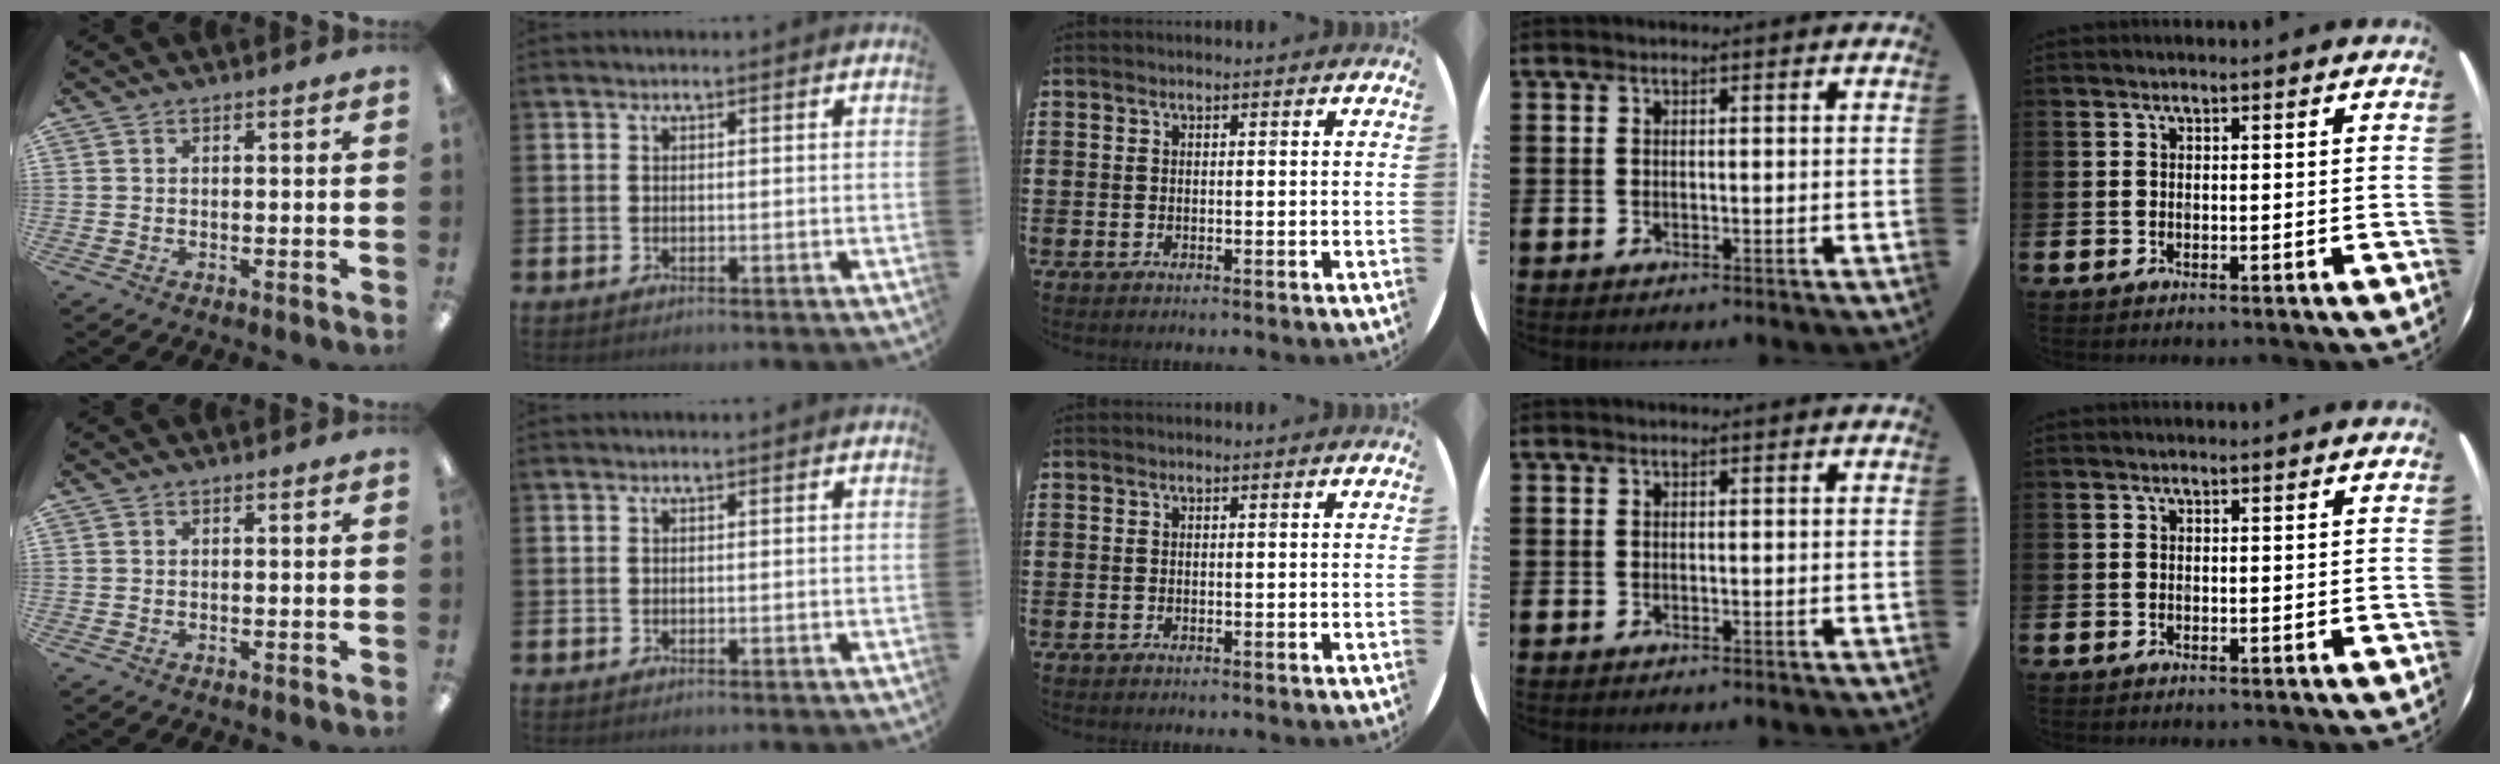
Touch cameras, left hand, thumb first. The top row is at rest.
{}